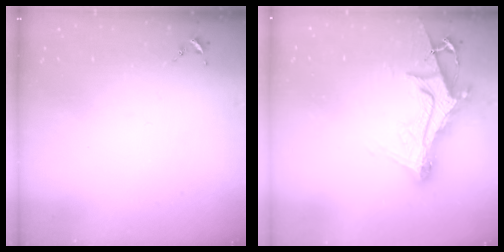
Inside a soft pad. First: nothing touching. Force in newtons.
{"total": 16.6, "press": 16.5, "slide": 1.5}